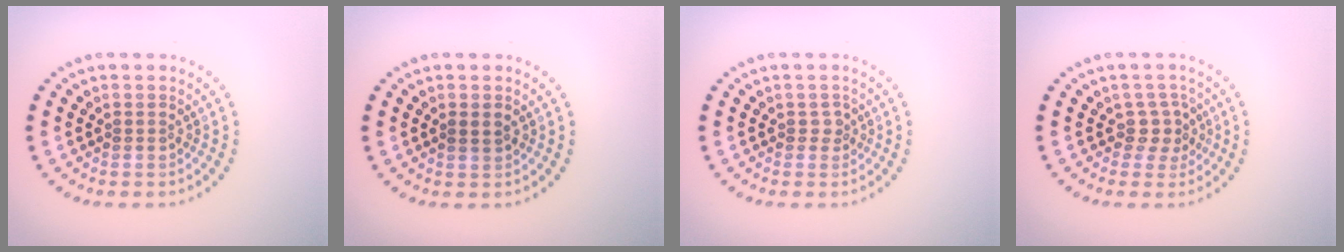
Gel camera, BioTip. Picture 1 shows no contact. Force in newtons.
{"total": 0.9, "press": 0.9, "slide": 0.2}
{"total": 1.0, "press": 0.8, "slide": 0.6}
{"total": 2.0, "press": 1.6, "slide": 1.2}